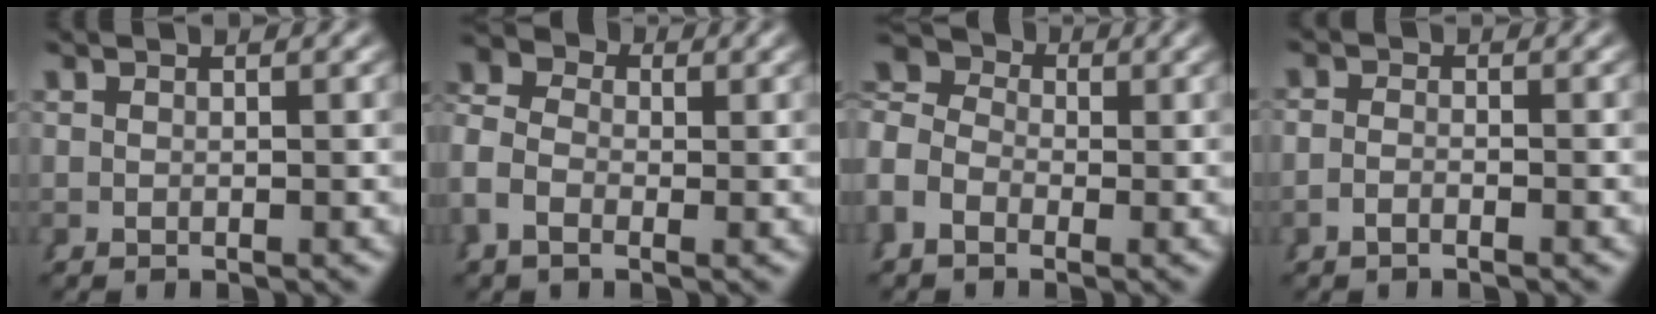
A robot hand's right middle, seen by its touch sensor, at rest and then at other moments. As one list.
[{"total": 4.6, "force": [0.2, 3.7, 2.8], "torque": [-0.054, -0.003, -0.009]}, {"total": 7.3, "force": [1.6, 6.0, 3.8], "torque": [-0.066, 0.014, 0.004]}, {"total": 1.2, "force": [-1.0, -0.1, 0.6], "torque": [-0.013, -0.001, -0.021]}]